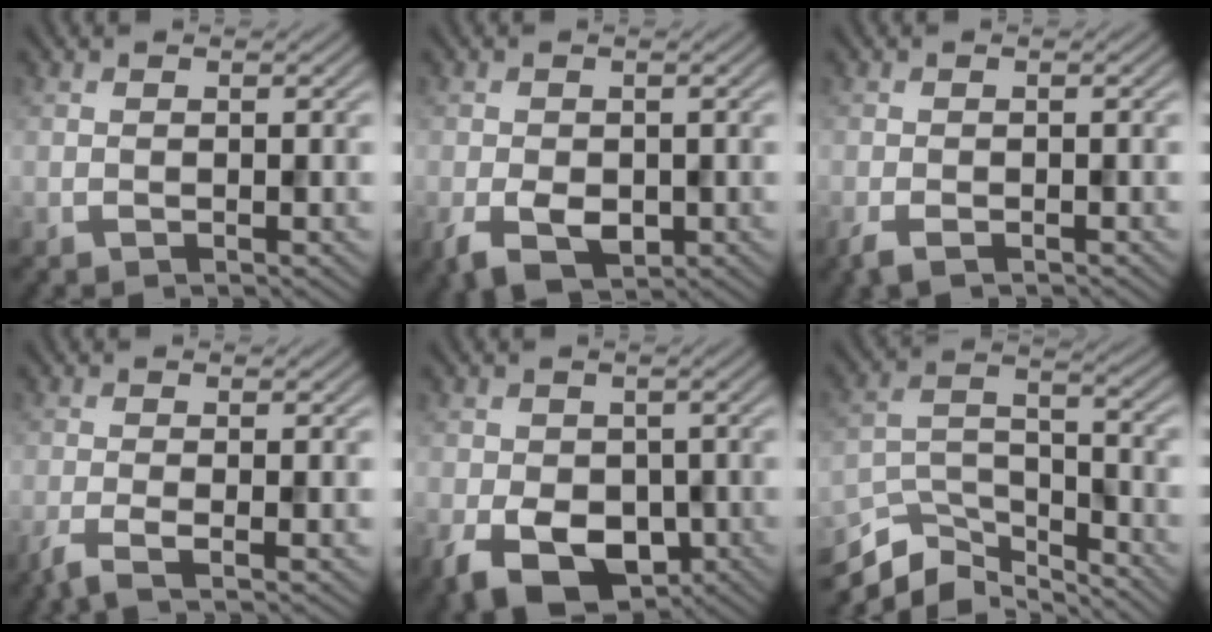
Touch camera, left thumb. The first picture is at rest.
{"total": 4.7, "force": [-1.7, 3.1, 3.1], "torque": [-0.065, -0.017, -0.034]}
{"total": 2.6, "force": [-1.8, 1.0, 1.5], "torque": [-0.034, -0.009, -0.034]}
{"total": 2.8, "force": [-1.7, 0.4, 2.2], "torque": [-0.044, -0.002, -0.046]}
{"total": 8.4, "force": [-3.1, 5.9, 5.1], "torque": [-0.099, -0.025, -0.054]}
{"total": 9.4, "force": [-7.8, 2.9, 4.3], "torque": [-0.091, -0.006, -0.155]}